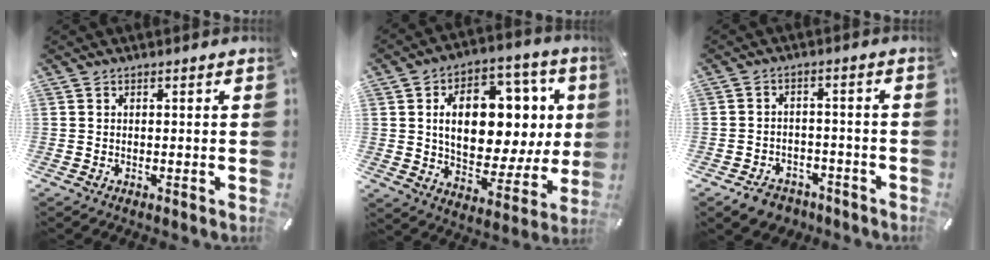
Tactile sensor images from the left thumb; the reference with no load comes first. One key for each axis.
{"total": 18.4, "fx": 4.4, "fy": 12.1, "fz": 13.2, "tx": -0.193, "ty": -0.021, "tz": 0.079}
{"total": 5.2, "fx": -3.8, "fy": 3.3, "fz": 1.2, "tx": -0.019, "ty": 0.026, "tz": -0.069}